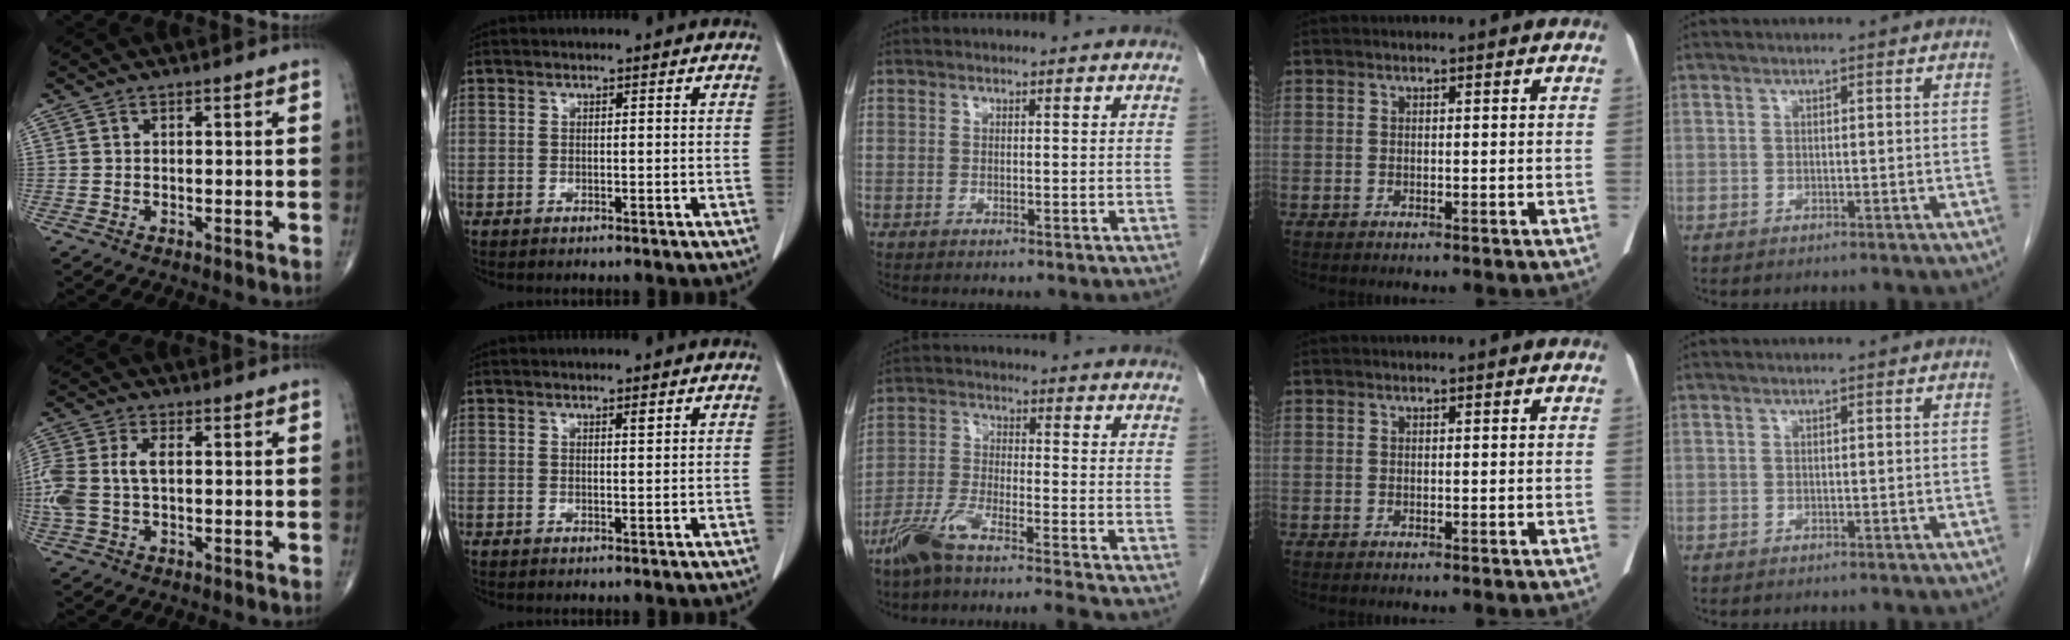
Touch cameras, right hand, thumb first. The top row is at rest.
{"thumb": {"total": 9.0, "force": [0.3, 5.2, 7.3], "torque": [-0.197, 0.018, 0.009]}, "index": {"total": 1.2, "force": [0.6, 0.4, 0.9], "torque": [-0.019, 0.002, 0.012]}, "middle": {"total": 9.2, "force": [-7.9, -1.1, 4.6], "torque": [-0.087, -0.014, -0.143]}}